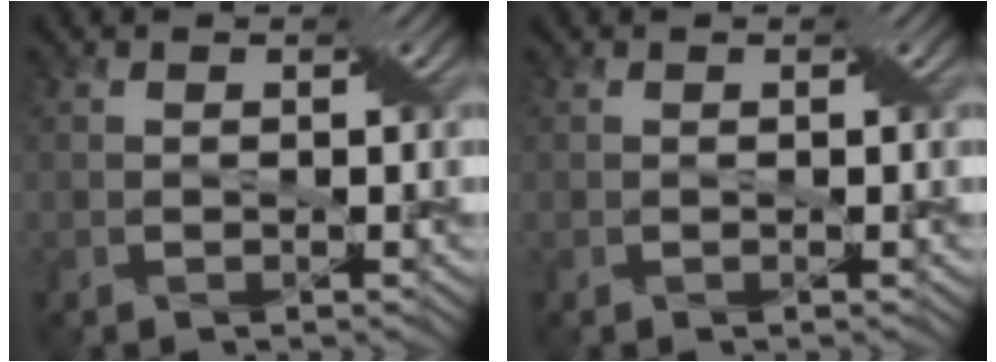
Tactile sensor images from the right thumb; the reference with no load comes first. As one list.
[{"total": 0.0}]